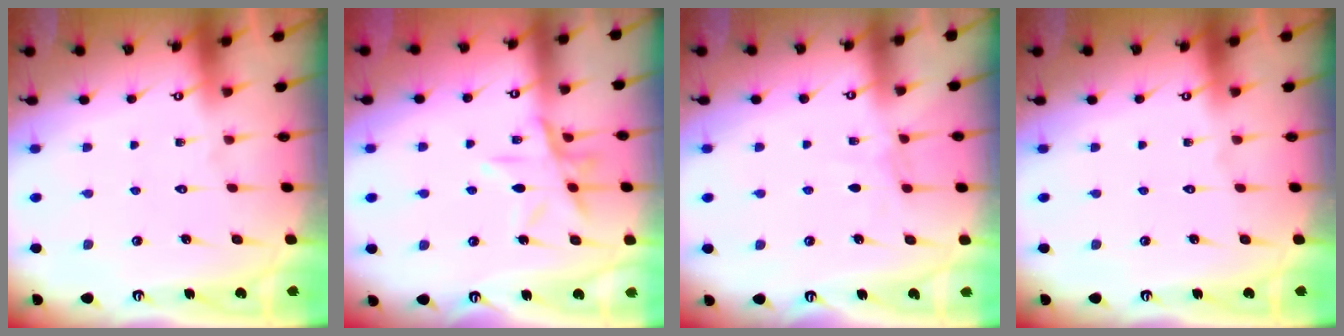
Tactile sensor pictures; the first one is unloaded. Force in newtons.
{"total": 12.2, "press": 12.1, "slide": 0.9}
{"total": 4.0, "press": 3.9, "slide": 0.5}
{"total": 0.0}